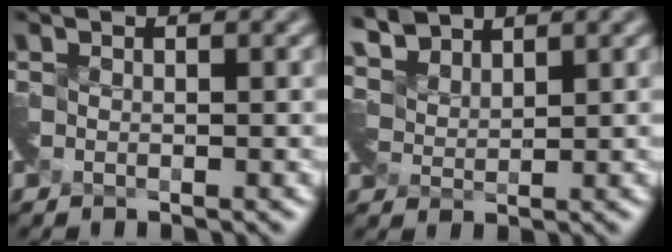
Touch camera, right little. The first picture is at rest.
{"total": 4.3, "force": [4.0, 1.4, 0.7], "torque": [-0.034, -0.006, 0.090]}